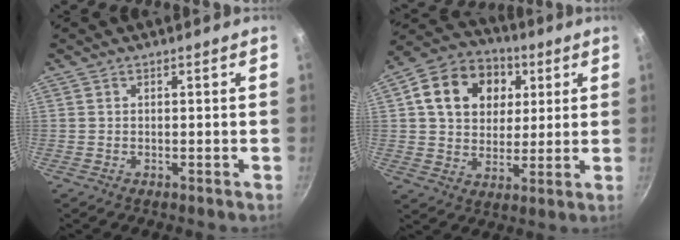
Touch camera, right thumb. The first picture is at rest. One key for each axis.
{"total": 16.4, "fx": 4.7, "fy": 12.8, "fz": 9.0, "tx": -0.133, "ty": 0.009, "tz": 0.071}